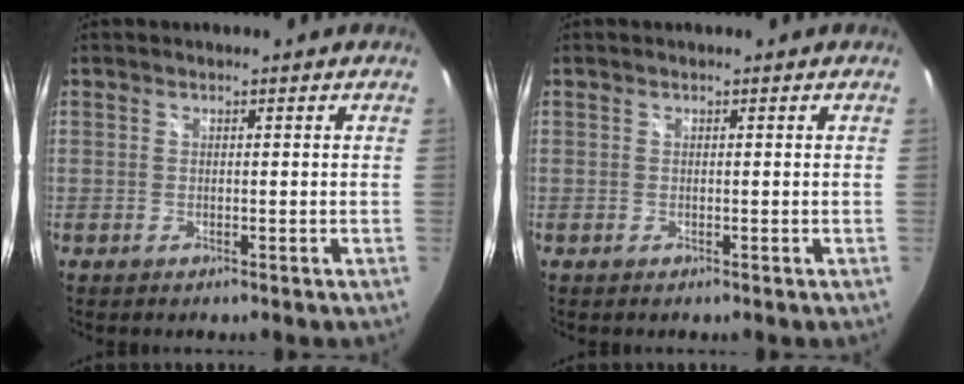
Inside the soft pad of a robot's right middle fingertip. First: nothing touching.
{"total": 0.0}